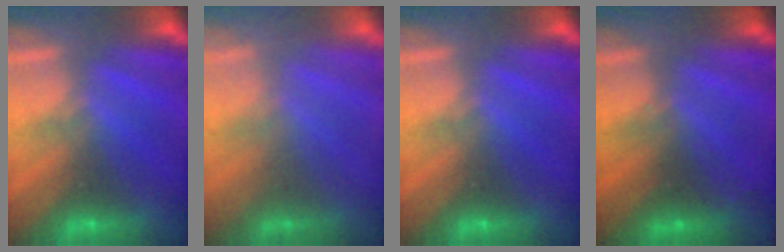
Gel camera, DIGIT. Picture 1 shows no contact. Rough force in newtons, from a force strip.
{"total": 2.3}
{"total": 0.0}
{"total": 2.7}